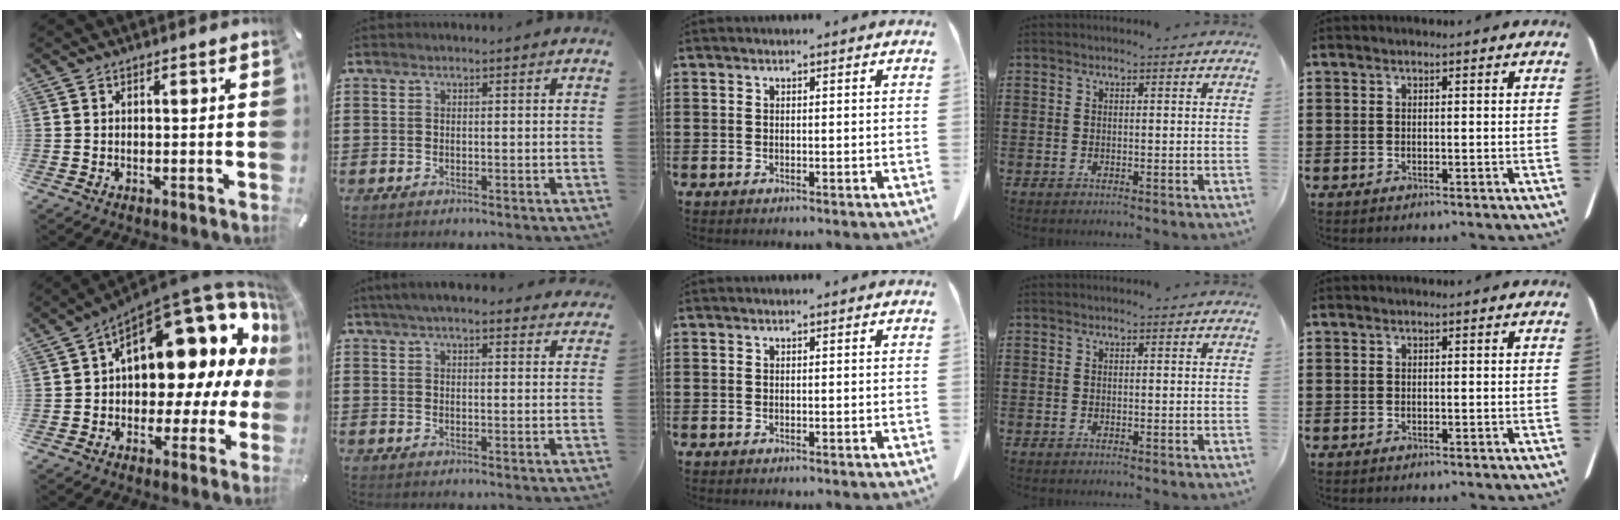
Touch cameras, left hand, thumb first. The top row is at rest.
{"thumb": {"total": 19.4, "force": [8.6, 10.5, 13.8], "torque": [-0.159, -0.084, 0.143]}, "index": {"total": 4.8, "force": [4.4, 0.7, 1.8], "torque": [-0.046, -0.006, 0.080]}}